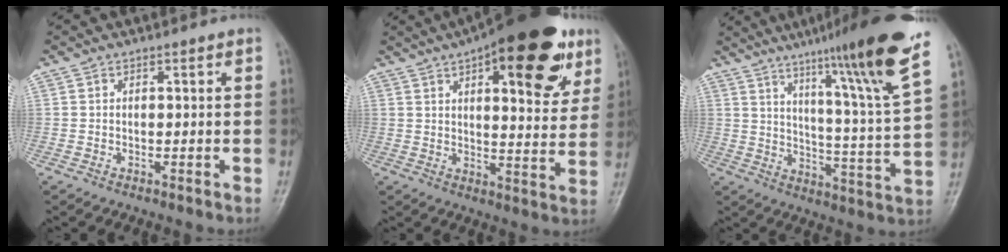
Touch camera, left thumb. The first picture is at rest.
{"total": 22.1, "force": [11.6, 8.4, 16.8], "torque": [-0.199, -0.023, 0.161]}
{"total": 20.9, "force": [13.2, 0.4, 16.2], "torque": [-0.222, -0.057, 0.190]}